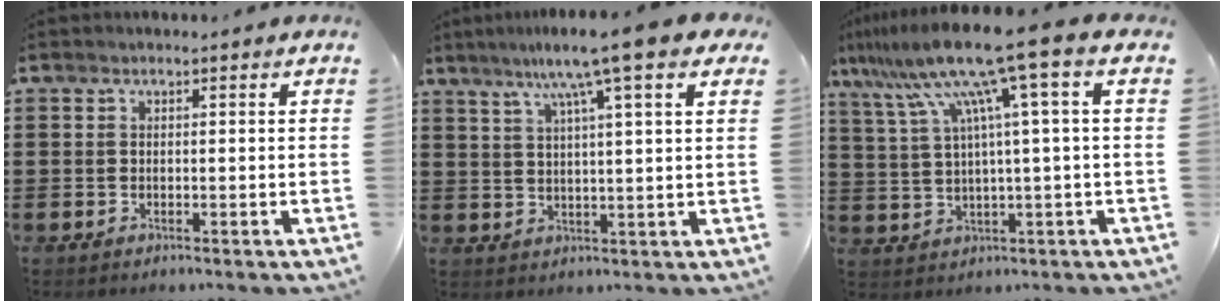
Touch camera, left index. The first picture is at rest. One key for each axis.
{"total": 9.2, "fx": 5.8, "fy": -0.1, "fz": 7.1, "tx": -0.146, "ty": -0.012, "tz": 0.094}
{"total": 11.3, "fx": 5.6, "fy": -0.2, "fz": 9.8, "tx": -0.217, "ty": -0.026, "tz": 0.083}